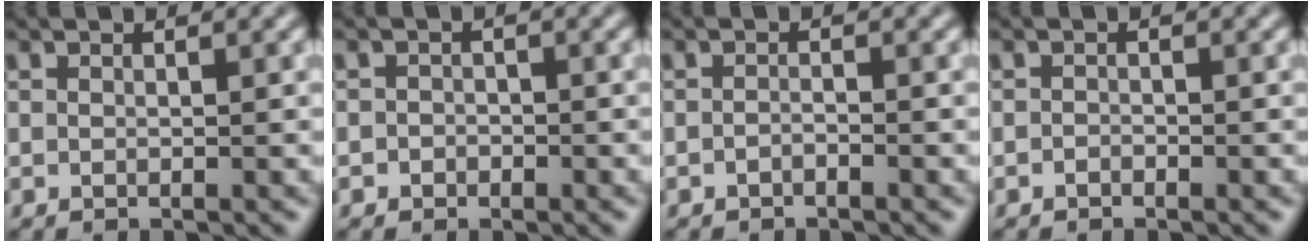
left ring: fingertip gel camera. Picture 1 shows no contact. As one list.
[{"total": 1.2, "force": [-0.4, 1.1, 0.2], "torque": [0.013, 0.000, -0.013]}, {"total": 0.8, "force": [-0.6, 0.2, 0.4], "torque": [-0.008, 0.001, -0.012]}, {"total": 0.5, "force": [-0.4, 0.3, 0.2], "torque": [-0.002, -0.001, -0.009]}]